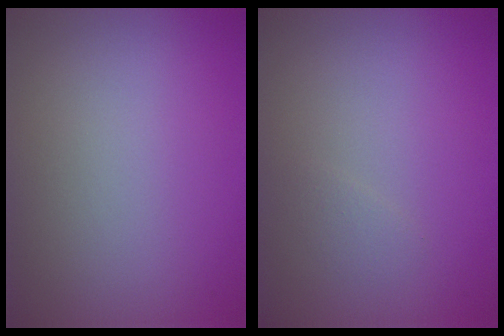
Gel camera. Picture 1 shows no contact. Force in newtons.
{"total": 0.7, "press": 0.7, "slide": 0.0}